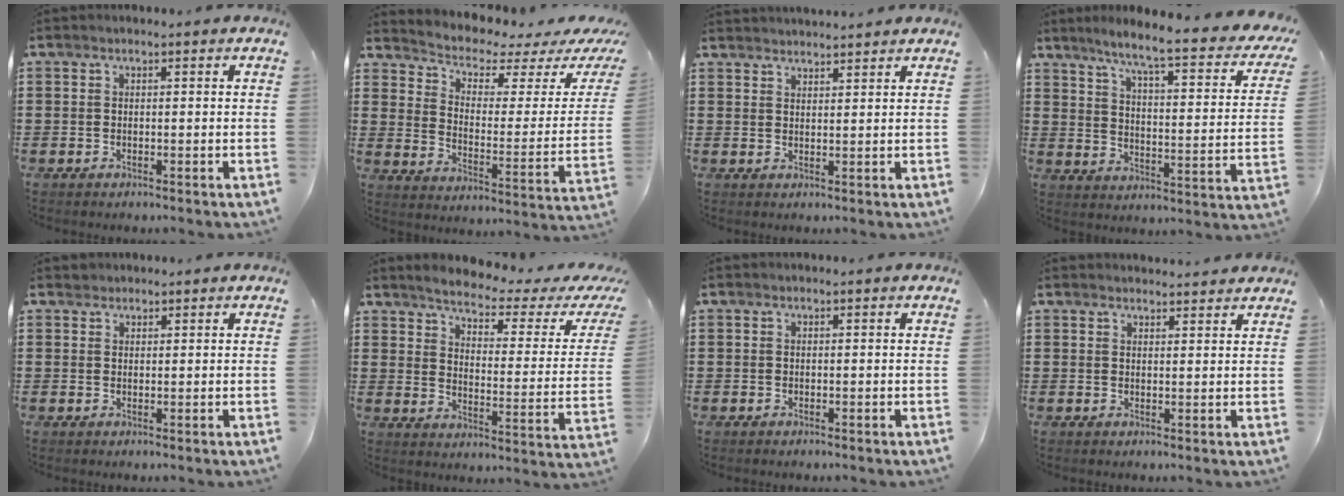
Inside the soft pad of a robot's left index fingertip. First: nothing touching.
{"total": 3.3, "force": [2.6, 1.1, 1.6], "torque": [-0.051, -0.026, 0.039]}
{"total": 2.1, "force": [2.1, -0.3, -0.2], "torque": [-0.003, -0.005, 0.042]}
{"total": 6.8, "force": [5.2, -0.4, 4.4], "torque": [-0.098, -0.044, 0.077]}
{"total": 1.2, "force": [1.1, 0.5, -0.1], "torque": [-0.002, 0.001, 0.022]}
{"total": 3.5, "force": [2.8, 0.1, 2.0], "torque": [-0.059, -0.026, 0.037]}
{"total": 0.0}
{"total": 2.0, "force": [2.0, 0.1, 0.1], "torque": [-0.008, -0.004, 0.040]}